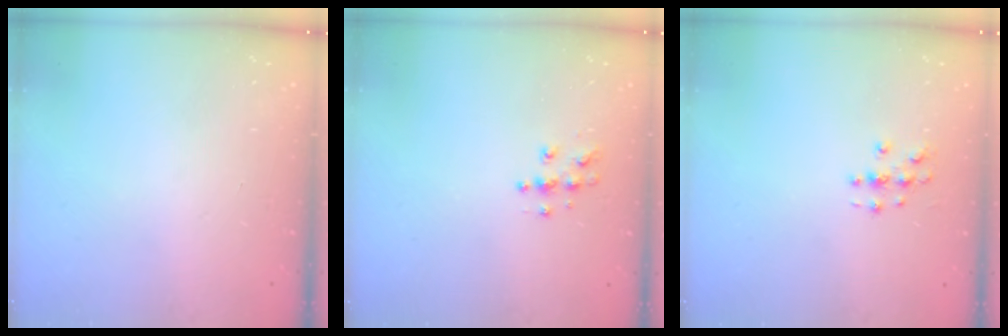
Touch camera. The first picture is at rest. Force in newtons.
{"total": 5.4, "press": 5.4, "slide": 0.4}
{"total": 2.8, "press": 2.8, "slide": 0.3}